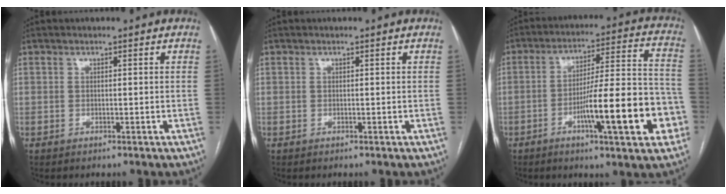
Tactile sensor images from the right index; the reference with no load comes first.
{"total": 0.0}
{"total": 17.4, "force": [-6.3, 2.1, 16.1], "torque": [-0.231, 0.015, -0.089]}